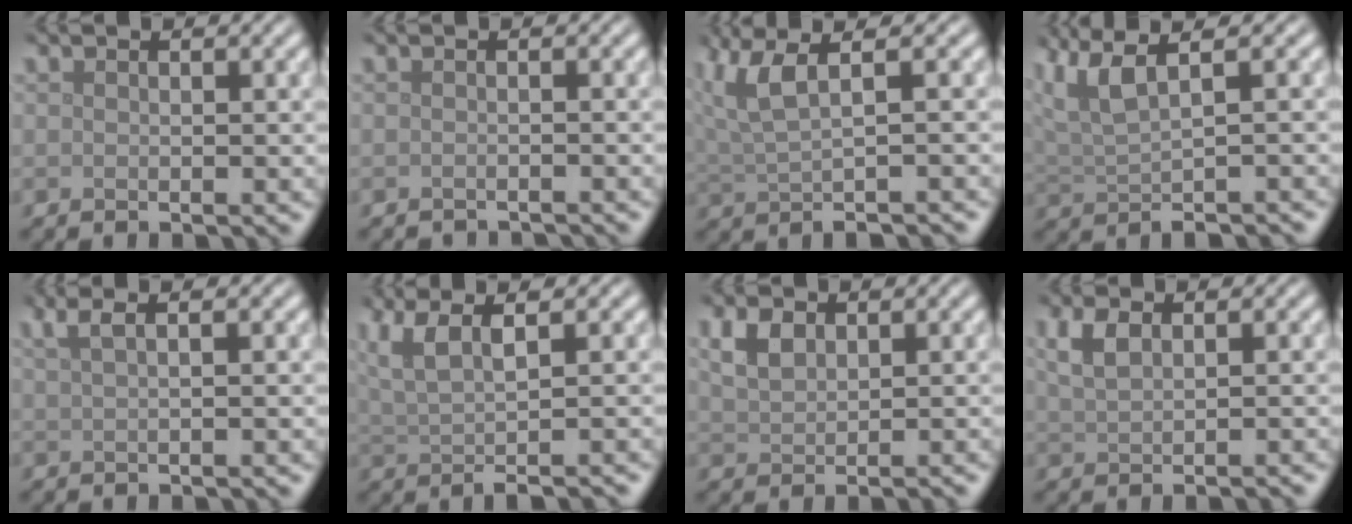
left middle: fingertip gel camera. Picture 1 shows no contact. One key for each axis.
{"total": 1.9, "fx": -1.9, "fy": 0.0, "fz": 0.1, "tx": 0.005, "ty": -0.007, "tz": -0.026}
{"total": 5.1, "fx": 1.3, "fy": 1.7, "fz": 4.6, "tx": -0.086, "ty": 0.006, "tz": 0.028}
{"total": 5.1, "fx": 2.0, "fy": 1.8, "fz": 4.4, "tx": -0.074, "ty": 0.014, "tz": 0.038}
{"total": 3.0, "fx": 1.7, "fy": 1.2, "fz": 2.2, "tx": -0.029, "ty": 0.006, "tz": 0.016}
{"total": 4.7, "fx": 1.3, "fy": 1.5, "fz": 4.3, "tx": -0.068, "ty": 0.006, "tz": 0.028}
{"total": 2.6, "fx": 1.1, "fy": 1.5, "fz": 1.7, "tx": -0.037, "ty": 0.006, "tz": 0.024}
{"total": 2.5, "fx": 0.8, "fy": 1.1, "fz": 2.1, "tx": -0.041, "ty": 0.005, "tz": 0.018}